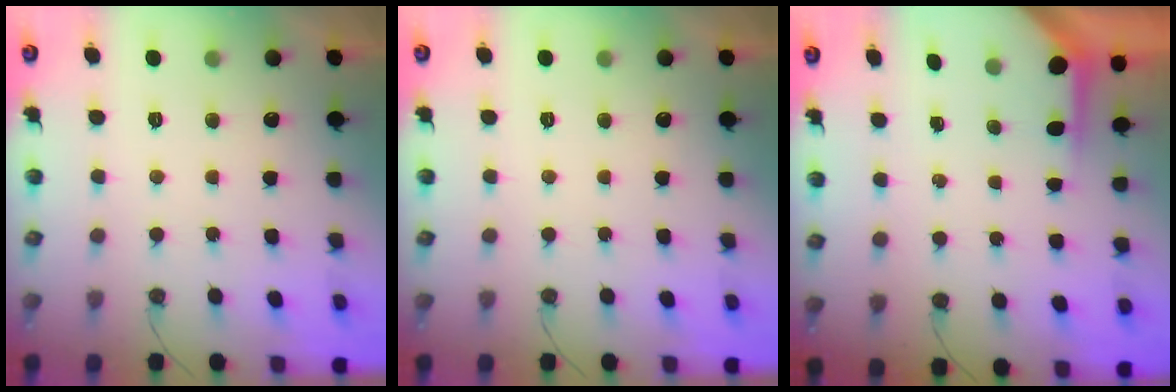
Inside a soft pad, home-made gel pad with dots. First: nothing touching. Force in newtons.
{"total": 0.0}
{"total": 3.7, "press": 3.7, "slide": 0.3}